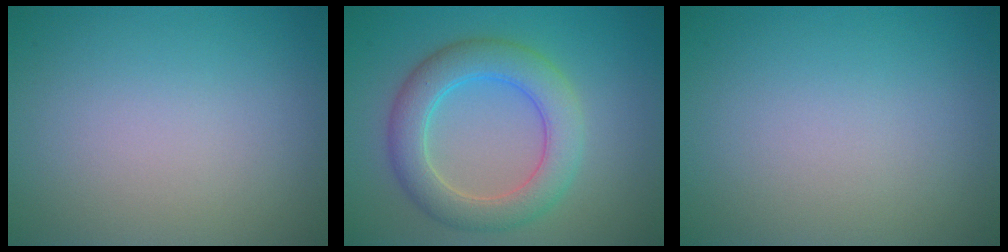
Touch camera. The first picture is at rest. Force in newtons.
{"total": 5.6, "press": 5.6, "slide": 0.1}
{"total": 0.0}